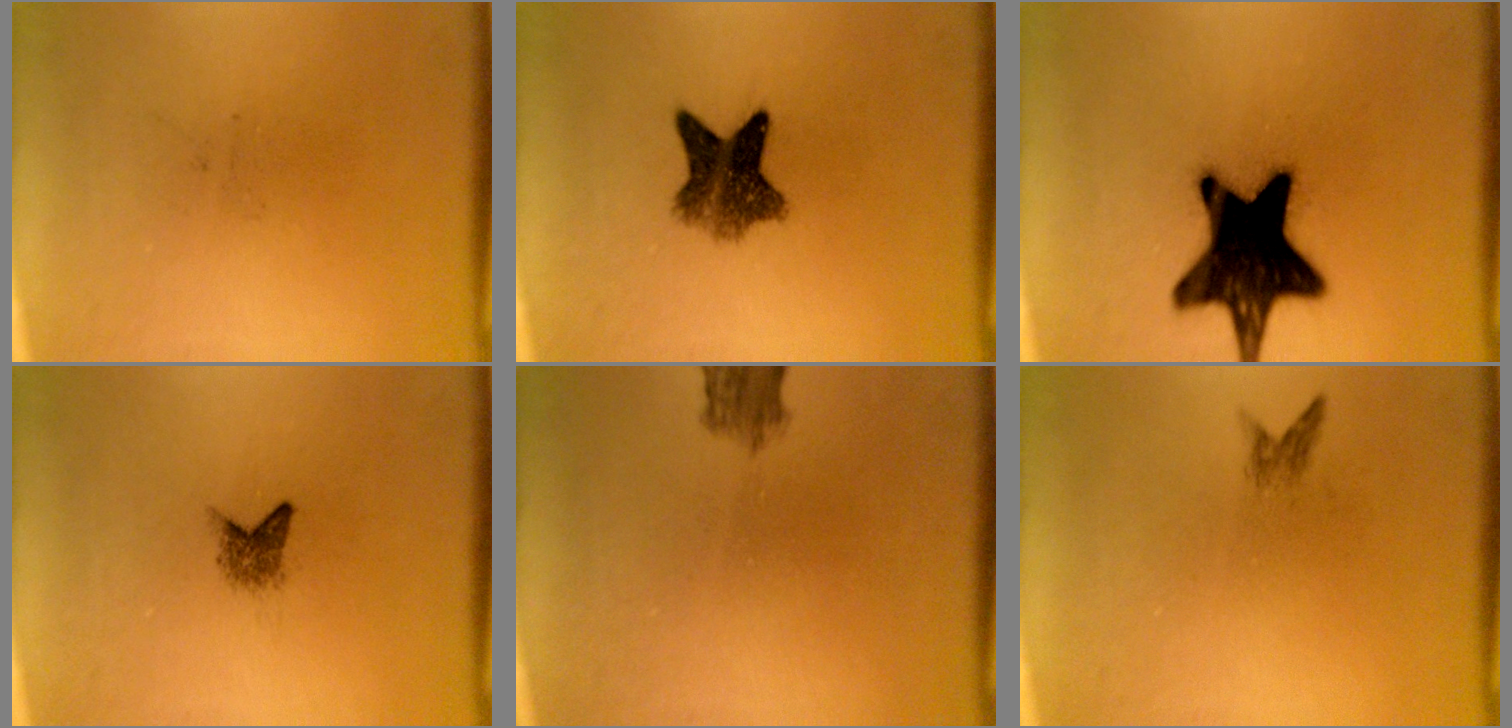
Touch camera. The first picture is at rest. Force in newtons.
{"total": 6.9}
{"total": 19.0}
{"total": 1.8}
{"total": 3.2}
{"total": 0.9}